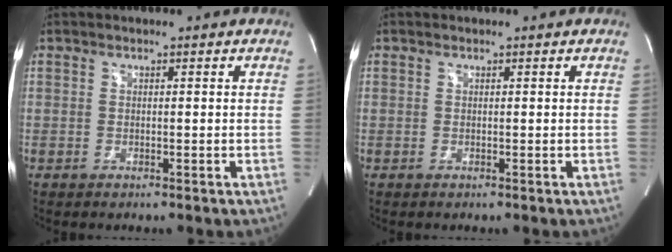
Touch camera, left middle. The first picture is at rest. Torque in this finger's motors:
{"motor_torque": [-0.01, 0.05, -0.08, 0.00]}